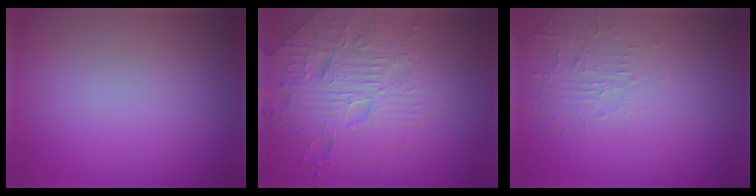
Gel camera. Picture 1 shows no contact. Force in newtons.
{"total": 8.6, "press": 6.3, "slide": 5.9}
{"total": 1.9, "press": 0.8, "slide": 1.7}